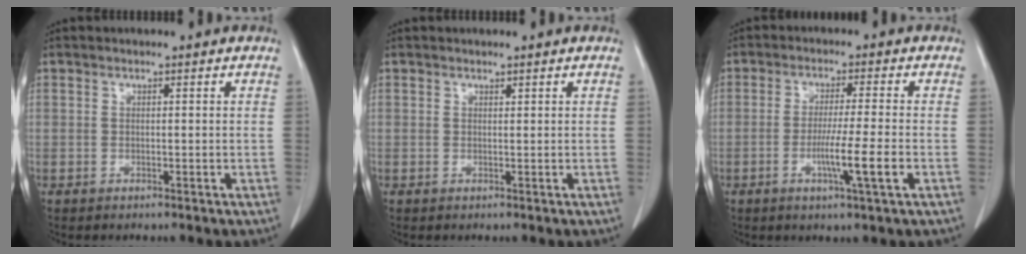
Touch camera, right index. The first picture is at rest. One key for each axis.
{"total": 0.0}
{"total": 7.0, "fx": -2.2, "fy": -0.8, "fz": 6.7, "tx": -0.113, "ty": -0.013, "tz": -0.037}